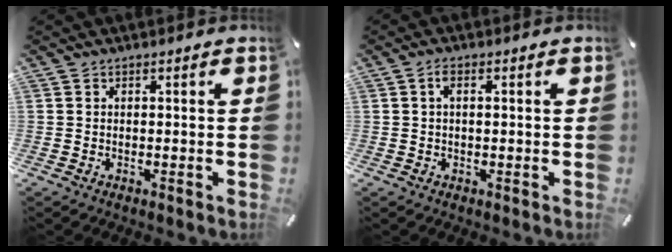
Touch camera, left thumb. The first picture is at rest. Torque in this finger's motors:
{"motor_torque": [0.01, -0.19, 0.13, 0.11, 0.01]}